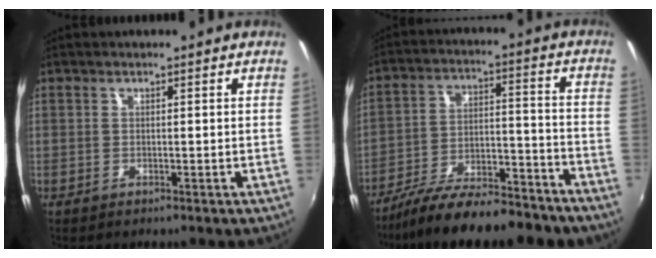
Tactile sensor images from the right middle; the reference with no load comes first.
{"total": 19.9, "force": [-16.0, 5.0, 10.8], "torque": [-0.191, -0.023, -0.237]}